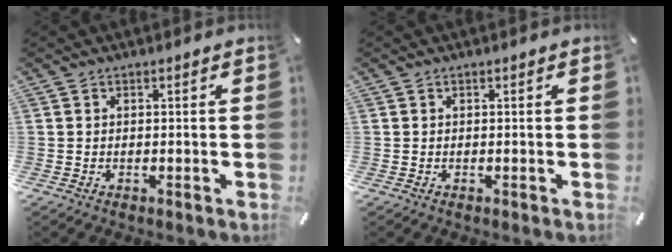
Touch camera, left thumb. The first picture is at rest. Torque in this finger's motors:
{"motor_torque": [-0.02, 0.01, -0.05, 0.06, 0.00]}